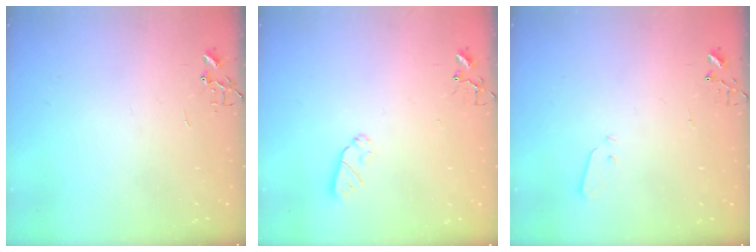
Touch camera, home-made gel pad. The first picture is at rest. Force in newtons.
{"total": 5.4, "press": 5.4, "slide": 0.4}
{"total": 2.2, "press": 2.1, "slide": 0.3}